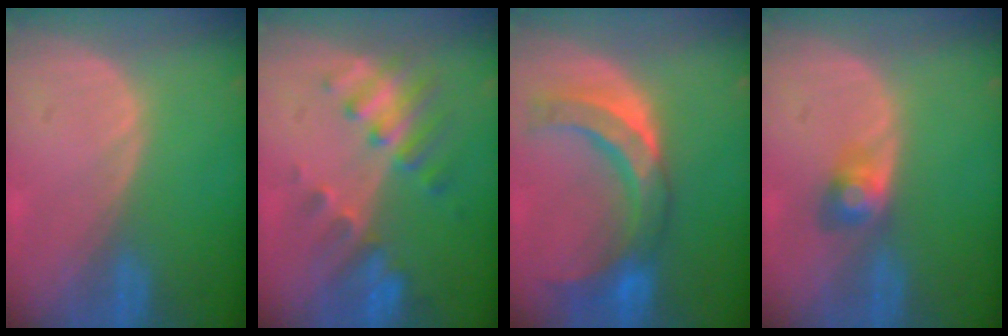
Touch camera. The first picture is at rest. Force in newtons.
{"total": 7.9, "press": 7.0, "slide": 3.7}
{"total": 9.5, "press": 9.2, "slide": 2.5}
{"total": 2.9, "press": 2.9, "slide": 0.0}